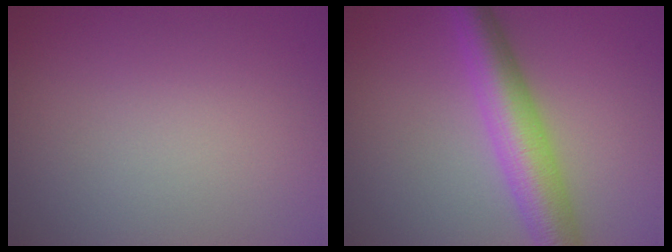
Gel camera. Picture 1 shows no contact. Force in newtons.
{"total": 6.1, "press": 6.1, "slide": 0.2}